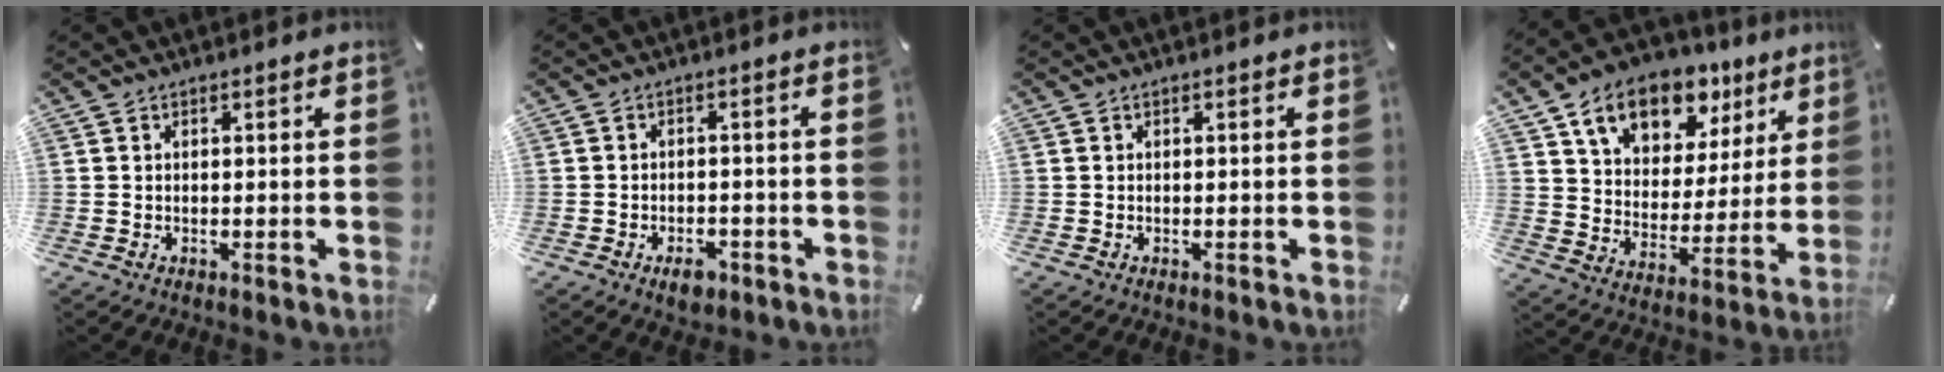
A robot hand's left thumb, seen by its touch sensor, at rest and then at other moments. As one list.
[{"total": 3.9, "force": [-2.3, 2.3, 2.2], "torque": [-0.035, 0.011, -0.038]}, {"total": 0.0}, {"total": 14.7, "force": [9.4, 9.5, 6.2], "torque": [-0.106, -0.052, 0.169]}]